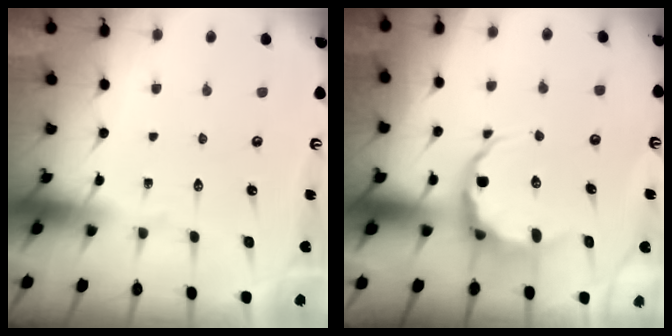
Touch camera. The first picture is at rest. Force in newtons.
{"total": 7.2, "press": 6.9, "slide": 1.9}